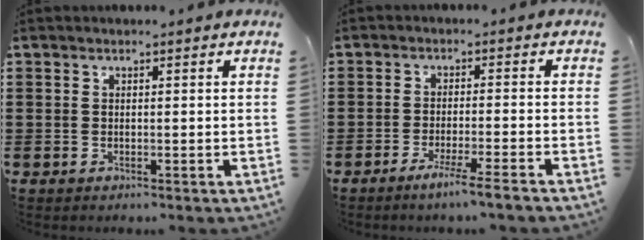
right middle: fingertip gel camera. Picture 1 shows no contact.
{"total": 3.9, "force": [-3.1, -0.6, 2.2], "torque": [-0.033, -0.007, -0.055]}